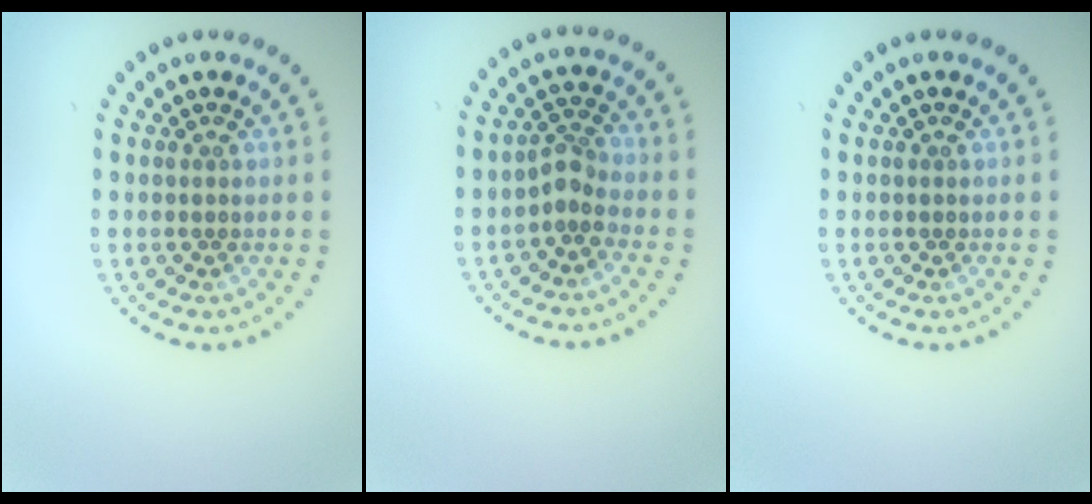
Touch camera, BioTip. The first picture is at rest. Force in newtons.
{"total": 1.9, "press": 1.4, "slide": 1.2}
{"total": 0.0}